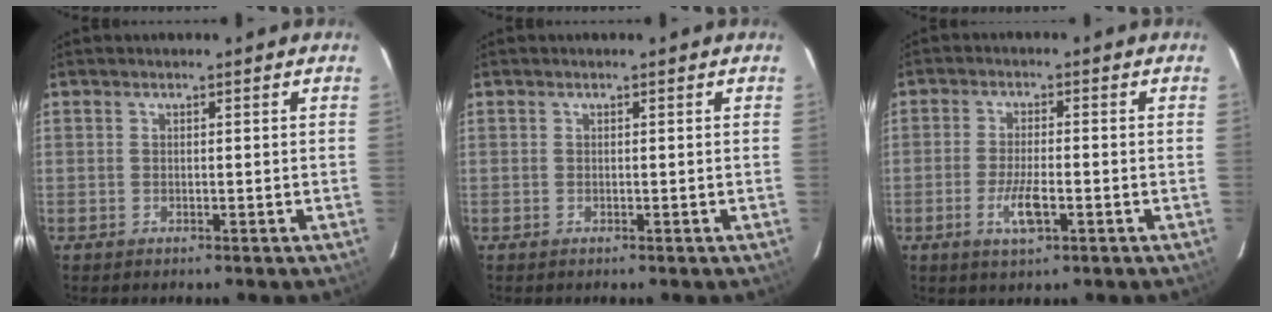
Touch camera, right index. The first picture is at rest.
{"total": 0.0}
{"total": 5.1, "force": [-2.0, 1.2, 4.6], "torque": [-0.093, -0.004, -0.033]}